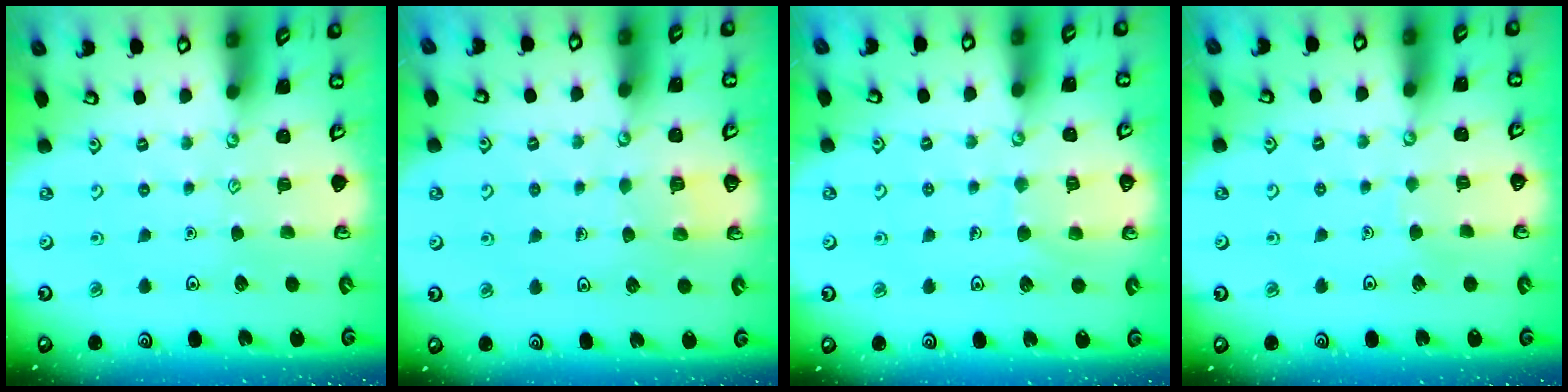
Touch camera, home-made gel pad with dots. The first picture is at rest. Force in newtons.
{"total": 2.7, "press": 2.7, "slide": 0.1}
{"total": 6.6, "press": 6.6, "slide": 0.6}
{"total": 2.4, "press": 2.4, "slide": 0.1}